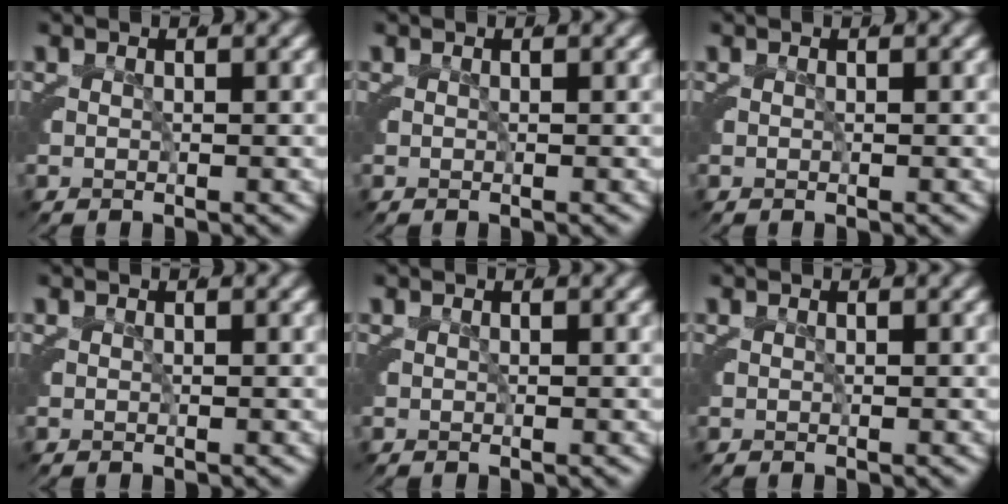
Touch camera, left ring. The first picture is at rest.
{"total": 0.0}
{"total": 0.0}
{"total": 0.0}
{"total": 0.0}
{"total": 0.0}